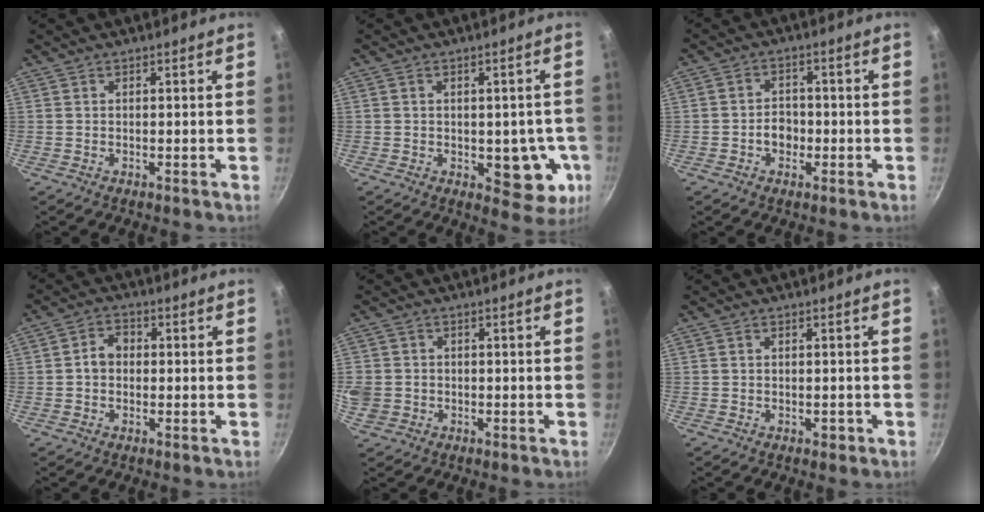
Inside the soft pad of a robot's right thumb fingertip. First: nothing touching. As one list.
[{"total": 10.1, "force": [-1.8, 5.8, 8.1], "torque": [-0.049, 0.002, -0.016]}, {"total": 4.3, "force": [-1.3, 3.4, 2.3], "torque": [-0.012, 0.015, -0.024]}, {"total": 4.3, "force": [0.0, 3.4, 2.6], "torque": [-0.023, 0.014, -0.006]}, {"total": 7.4, "force": [-0.8, 6.7, 2.9], "torque": [-0.080, 0.012, -0.009]}, {"total": 1.7, "force": [-0.6, 1.2, 1.1], "torque": [-0.010, 0.006, -0.007]}]